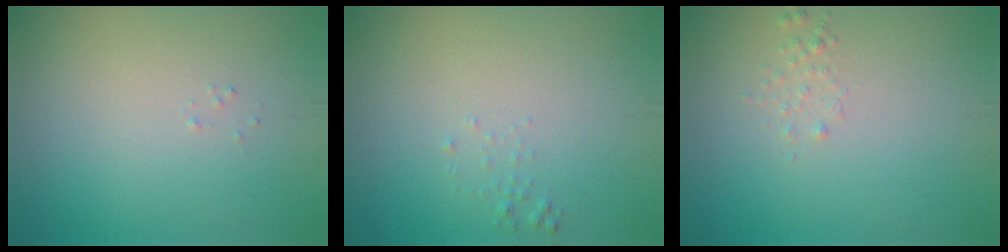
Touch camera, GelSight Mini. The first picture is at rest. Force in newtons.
{"total": 0.5, "press": 0.5, "slide": 0.0}
{"total": 0.7, "press": 0.7, "slide": 0.1}